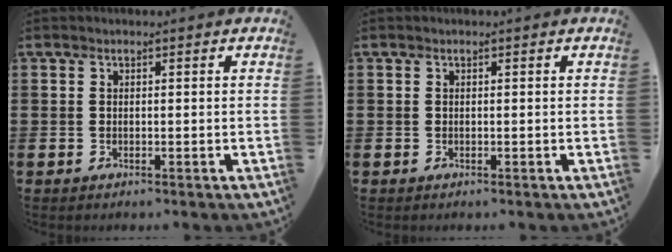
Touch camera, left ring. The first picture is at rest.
{"total": 0.0}